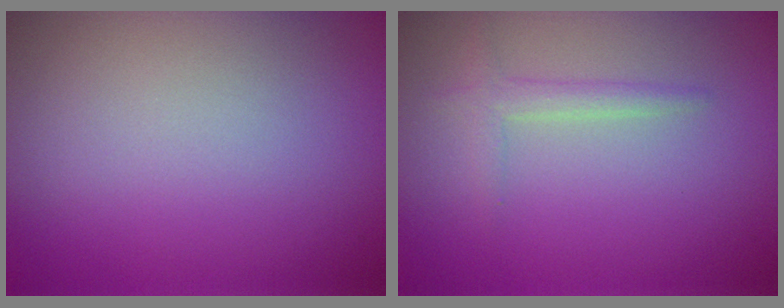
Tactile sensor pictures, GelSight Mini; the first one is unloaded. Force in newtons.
{"total": 1.6, "press": 1.6, "slide": 0.1}